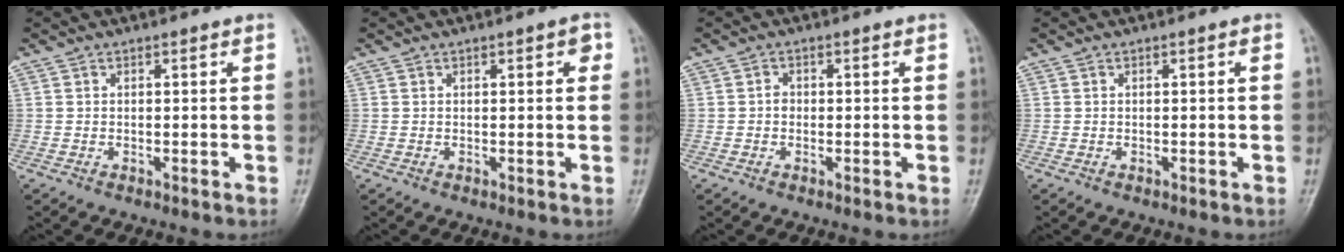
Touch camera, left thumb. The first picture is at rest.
{"total": 2.2, "force": [0.8, 0.8, 1.9], "torque": [-0.019, 0.001, 0.008]}
{"total": 1.2, "force": [-0.2, 1.0, 0.6], "torque": [-0.001, 0.005, -0.008]}
{"total": 0.0}